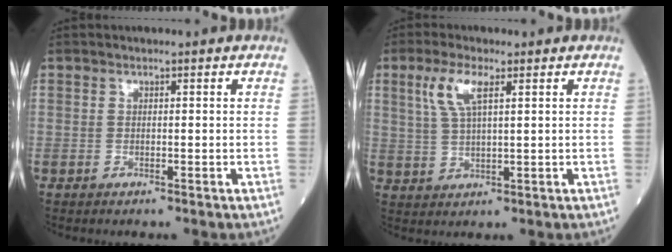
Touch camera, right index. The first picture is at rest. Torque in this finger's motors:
{"motor_torque": [0.40, 0.48, 0.21, 0.09]}